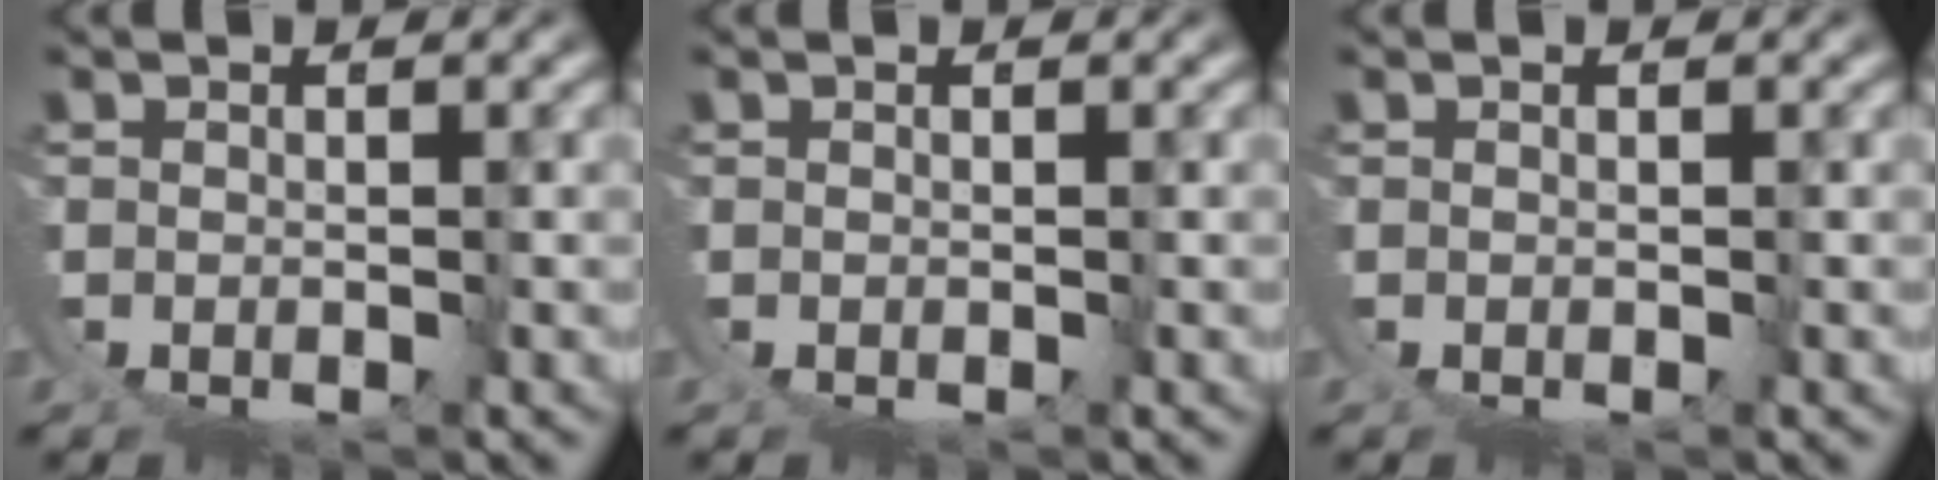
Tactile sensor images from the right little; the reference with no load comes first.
{"total": 0.0}
{"total": 0.0}